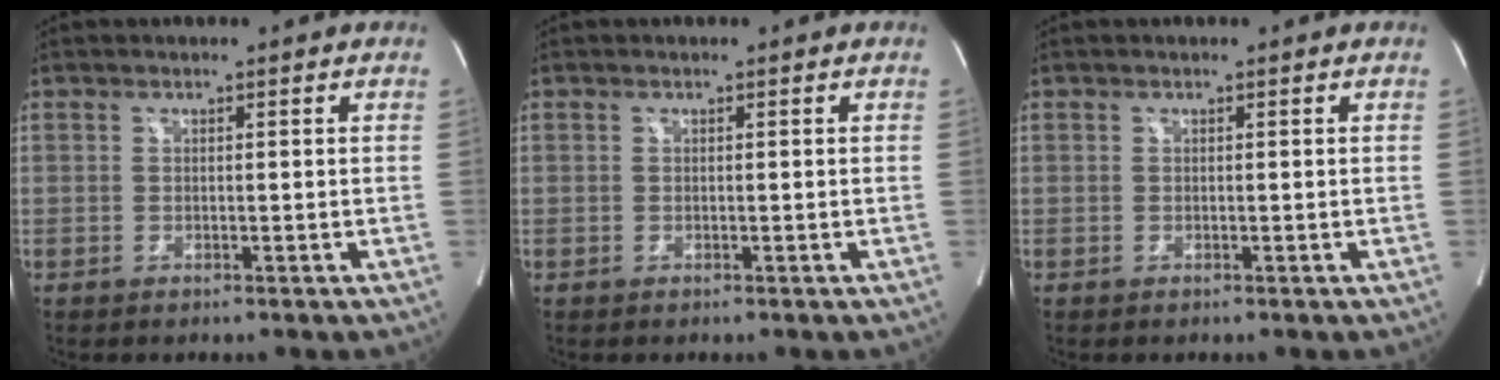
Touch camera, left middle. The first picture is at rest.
{"total": 0.0}
{"total": 0.0}